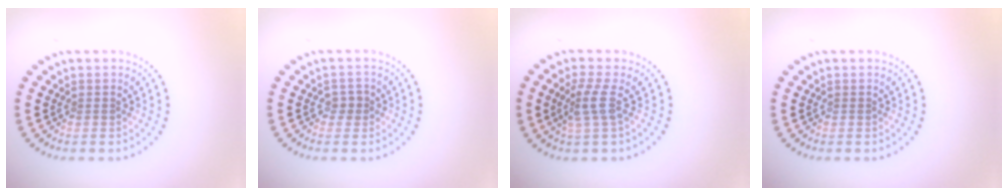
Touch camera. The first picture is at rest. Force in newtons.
{"total": 1.1, "press": 1.0, "slide": 0.3}
{"total": 2.3, "press": 1.6, "slide": 1.7}
{"total": 0.0}